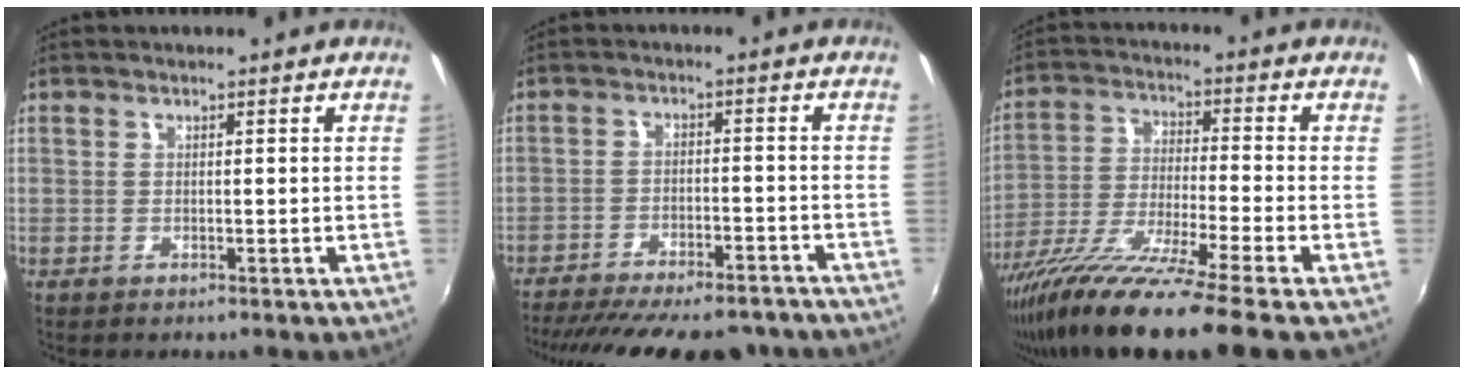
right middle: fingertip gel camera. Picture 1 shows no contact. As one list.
[{"total": 22.3, "force": [-18.9, 6.7, 9.9], "torque": [-0.198, -0.017, -0.251]}, {"total": 16.6, "force": [-13.2, -1.5, 10.1], "torque": [-0.198, -0.051, -0.235]}]